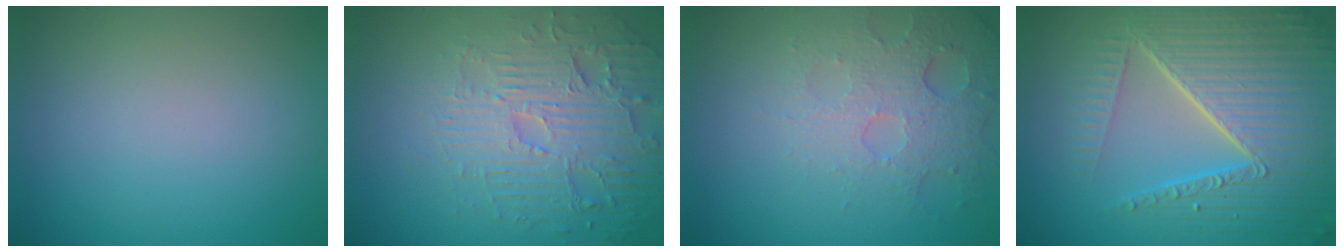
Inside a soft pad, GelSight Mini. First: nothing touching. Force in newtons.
{"total": 5.4, "press": 4.7, "slide": 2.7}
{"total": 5.0, "press": 3.3, "slide": 3.8}
{"total": 9.6, "press": 6.2, "slide": 7.3}